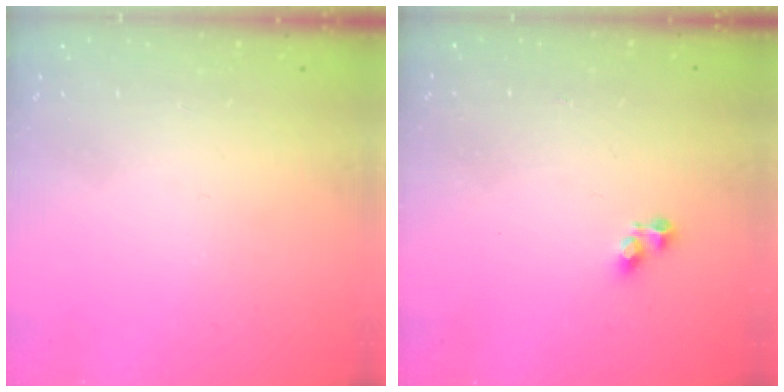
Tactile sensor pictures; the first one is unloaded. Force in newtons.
{"total": 2.8, "press": 2.8, "slide": 0.3}